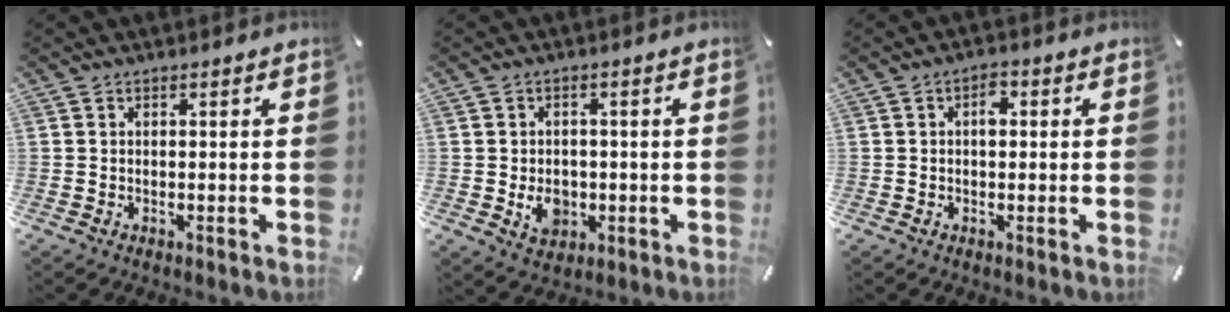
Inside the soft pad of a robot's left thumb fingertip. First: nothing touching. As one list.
[{"total": 6.0, "force": [-1.1, 4.9, 3.4], "torque": [-0.055, -0.001, -0.019]}, {"total": 2.7, "force": [0.3, 1.5, 2.2], "torque": [-0.028, 0.002, -0.001]}]